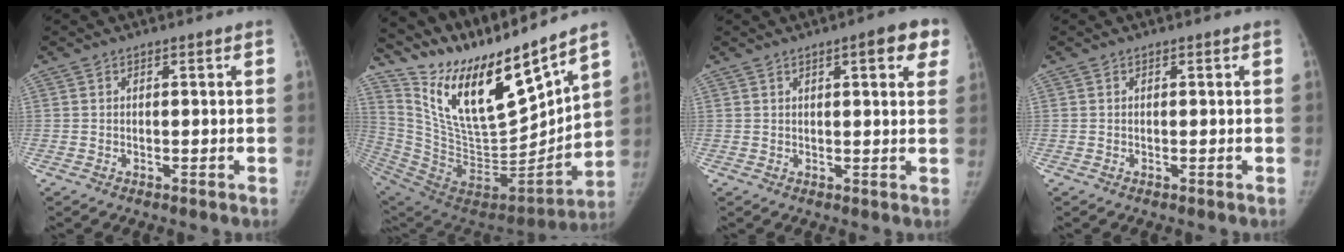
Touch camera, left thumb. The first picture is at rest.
{"total": 24.5, "force": [19.3, 5.2, 14.1], "torque": [-0.198, -0.114, 0.354]}
{"total": 7.0, "force": [3.4, 1.9, 5.7], "torque": [-0.046, -0.007, 0.036]}
{"total": 0.0}